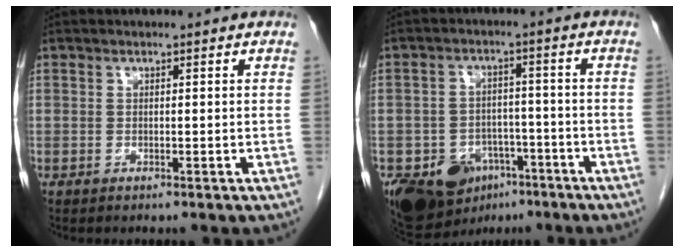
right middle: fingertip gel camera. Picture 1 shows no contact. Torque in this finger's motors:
{"motor_torque": [0.34, -0.19, 0.05, 0.03]}